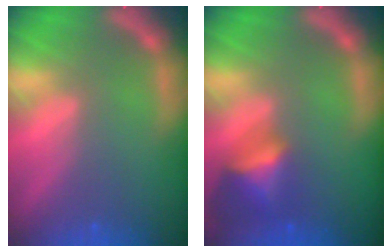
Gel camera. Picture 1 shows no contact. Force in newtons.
{"total": 4.5}